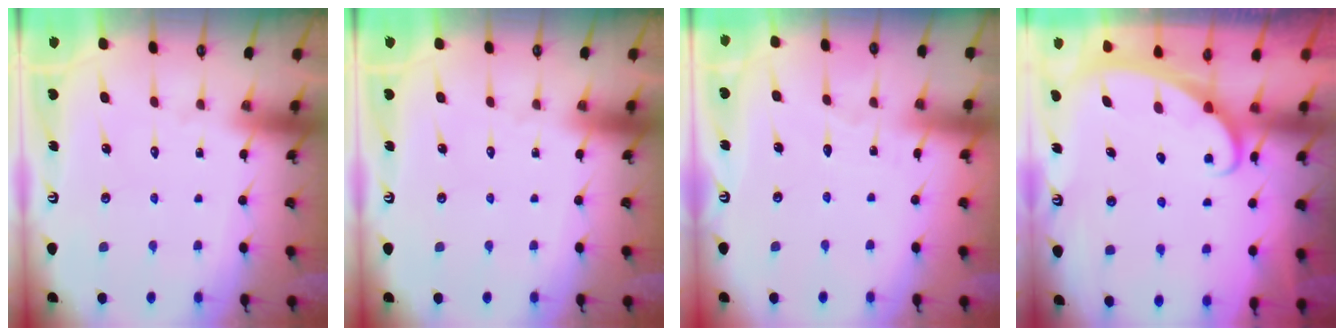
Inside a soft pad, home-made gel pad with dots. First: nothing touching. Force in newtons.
{"total": 0.0}
{"total": 2.7, "press": 2.7, "slide": 0.4}
{"total": 2.6, "press": 2.6, "slide": 0.3}